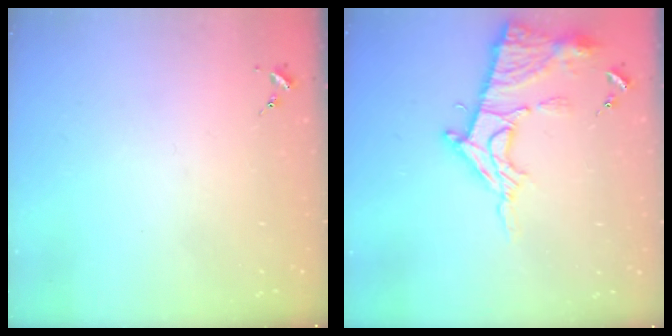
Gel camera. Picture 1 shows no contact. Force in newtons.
{"total": 14.2, "press": 14.2, "slide": 1.1}